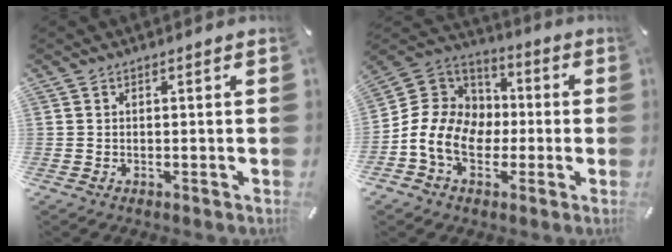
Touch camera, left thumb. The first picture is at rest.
{"total": 13.1, "force": [-3.7, 10.9, 6.2], "torque": [-0.143, 0.020, -0.065]}